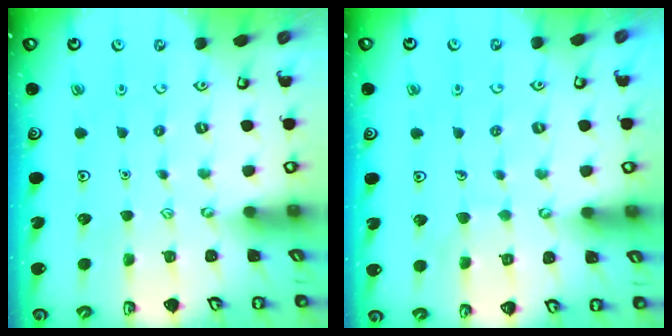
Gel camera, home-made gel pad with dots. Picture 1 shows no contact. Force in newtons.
{"total": 4.6, "press": 4.6, "slide": 0.3}